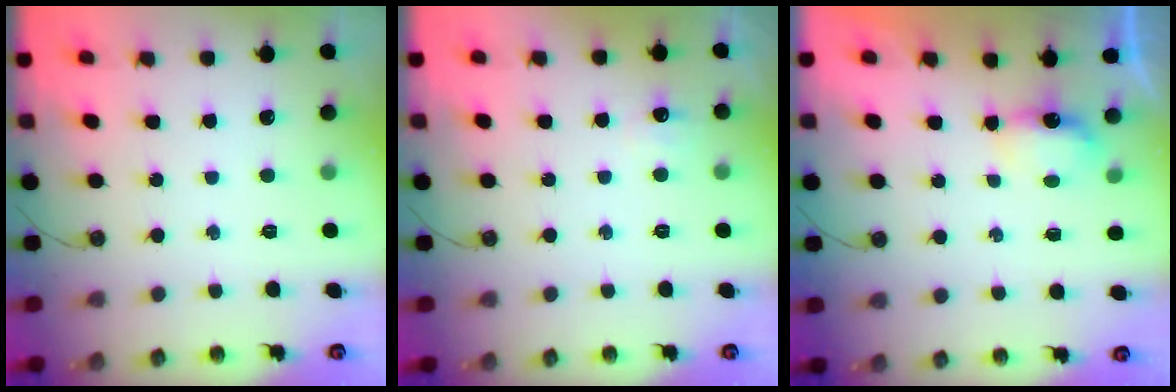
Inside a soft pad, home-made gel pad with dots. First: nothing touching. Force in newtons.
{"total": 5.4, "press": 5.2, "slide": 1.3}
{"total": 3.8, "press": 3.7, "slide": 0.6}